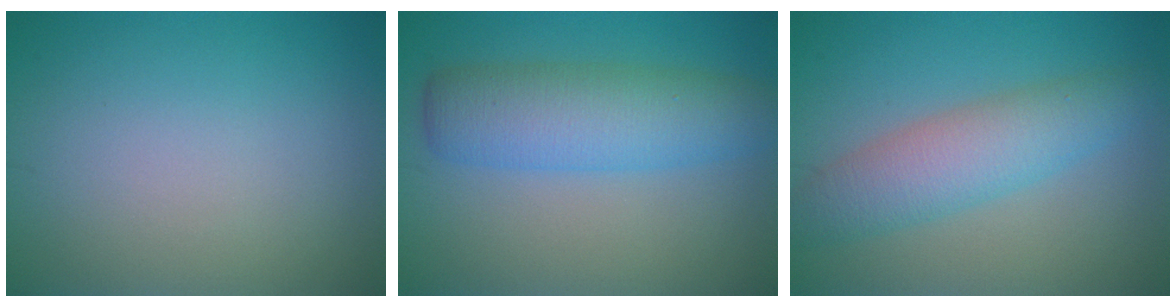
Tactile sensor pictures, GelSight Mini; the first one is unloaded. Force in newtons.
{"total": 6.2, "press": 6.2, "slide": 0.2}
{"total": 5.0, "press": 5.0, "slide": 0.1}